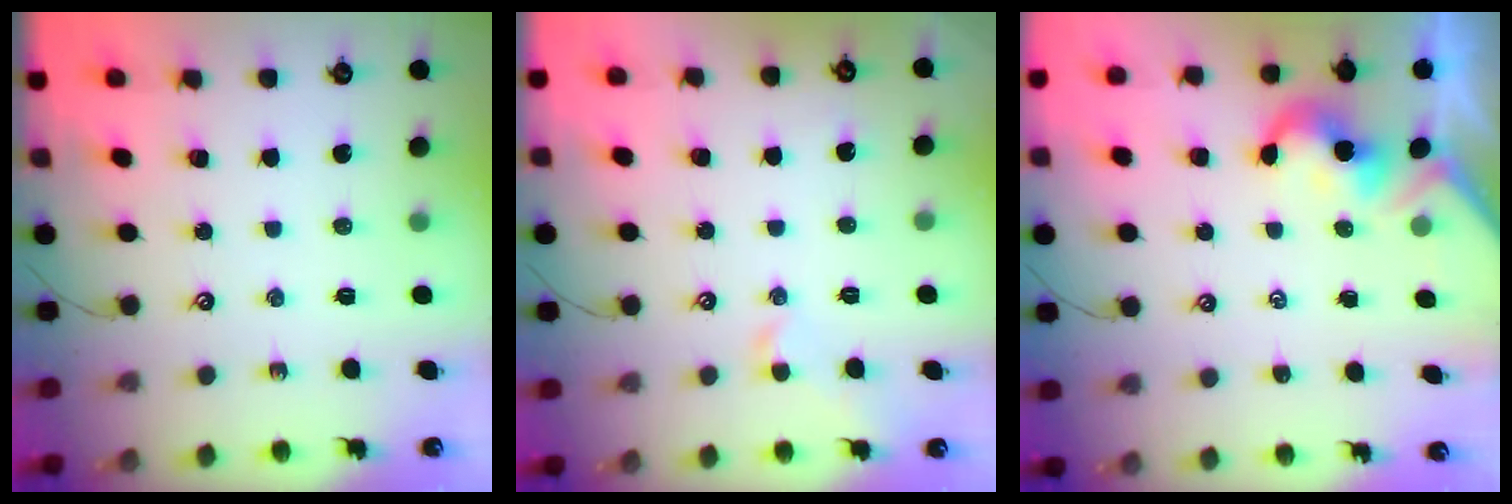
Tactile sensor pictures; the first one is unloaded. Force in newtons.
{"total": 1.4, "press": 1.2, "slide": 0.7}
{"total": 2.0, "press": 1.9, "slide": 0.5}